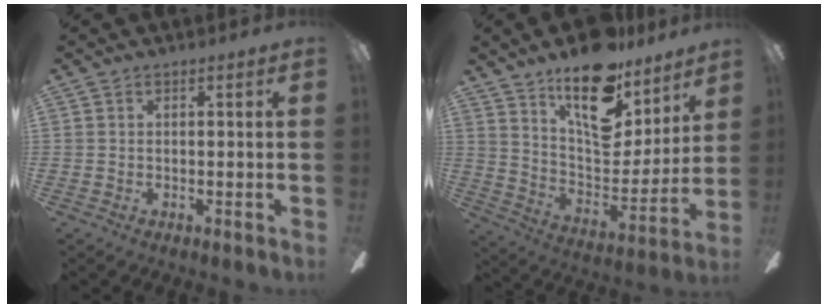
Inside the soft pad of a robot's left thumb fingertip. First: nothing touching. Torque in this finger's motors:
{"motor_torque": [2.35, 1.71, 1.58, -1.19, 0.25]}